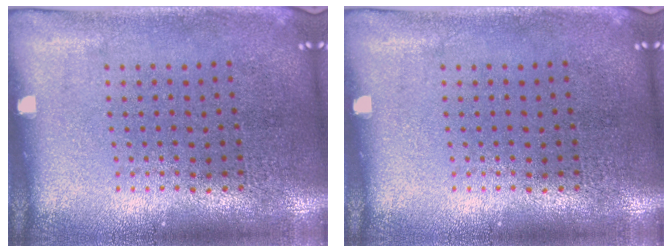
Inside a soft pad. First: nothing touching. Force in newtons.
{"total": 0.0}